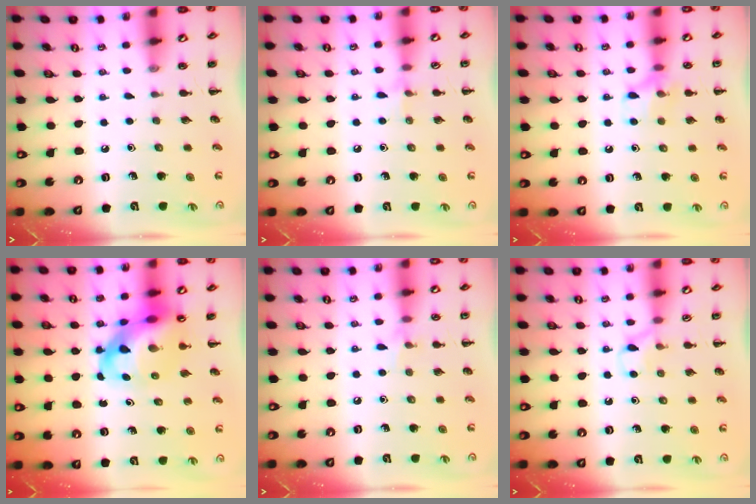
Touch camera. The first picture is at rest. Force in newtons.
{"total": 5.2, "press": 4.9, "slide": 1.6}
{"total": 8.9, "press": 8.8, "slide": 1.4}
{"total": 13.1, "press": 12.6, "slide": 3.5}
{"total": 5.3, "press": 5.0, "slide": 1.8}
{"total": 4.9, "press": 4.6, "slide": 1.7}